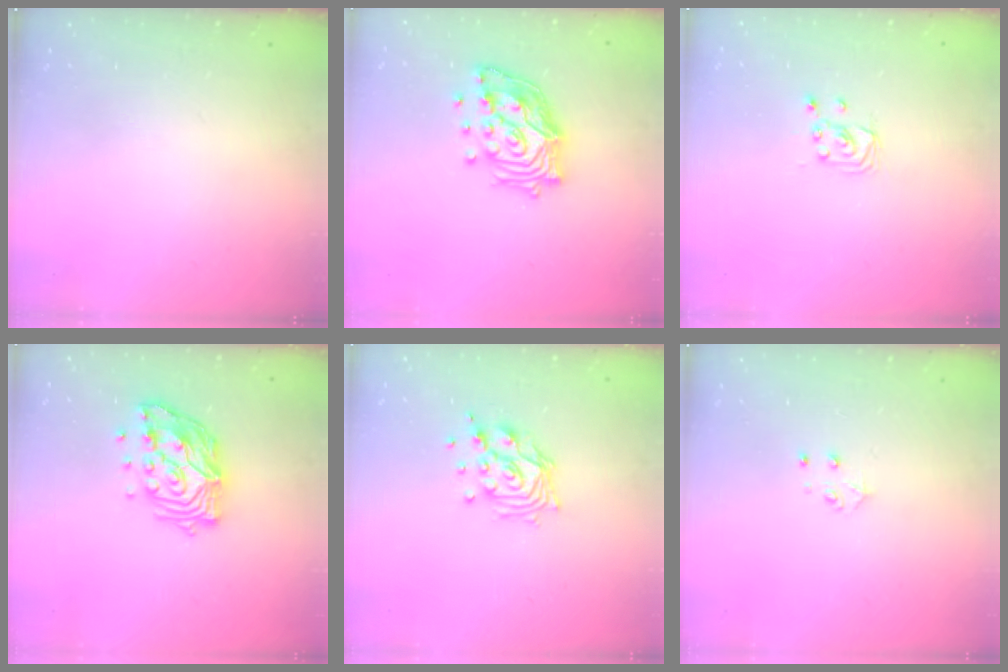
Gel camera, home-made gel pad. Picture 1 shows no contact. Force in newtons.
{"total": 15.5, "press": 15.4, "slide": 0.9}
{"total": 2.4, "press": 2.4, "slide": 0.2}
{"total": 15.1, "press": 15.0, "slide": 1.4}
{"total": 11.1, "press": 10.9, "slide": 1.6}
{"total": 3.7, "press": 3.7, "slide": 0.4}